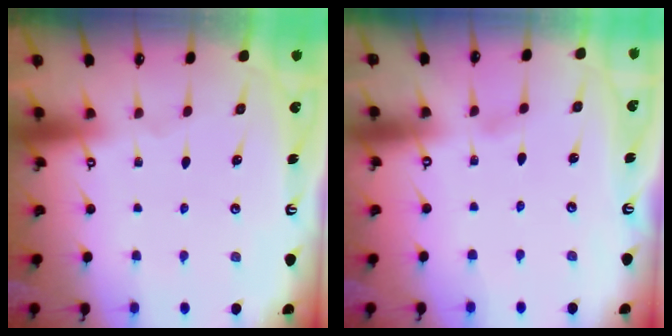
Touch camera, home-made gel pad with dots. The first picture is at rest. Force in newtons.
{"total": 1.4, "press": 1.4, "slide": 0.1}